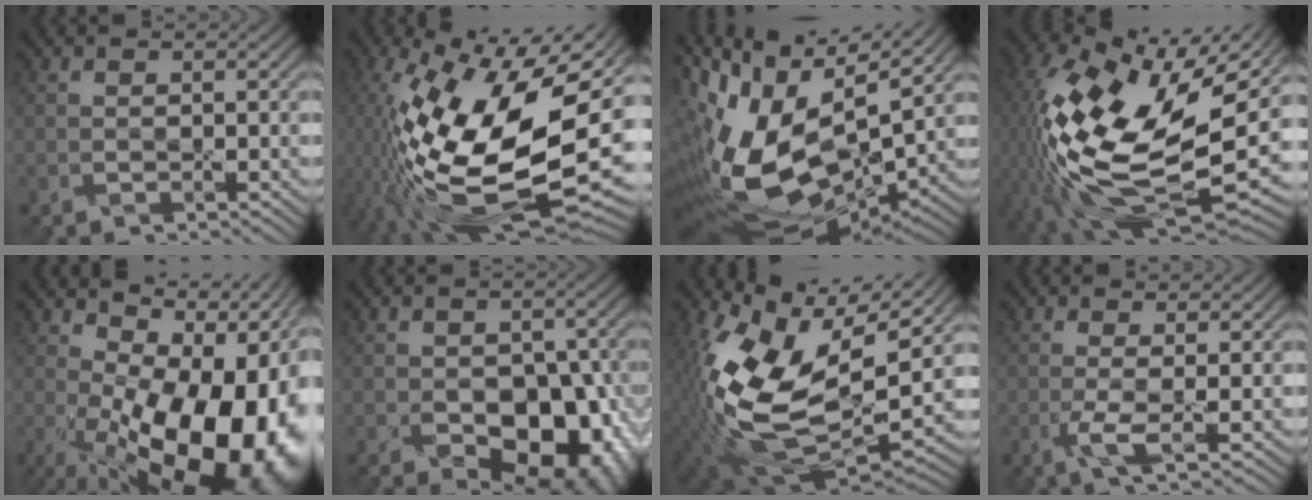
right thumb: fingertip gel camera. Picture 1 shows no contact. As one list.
[{"total": 20.3, "force": [-3.9, 8.4, 18.0], "torque": [-0.355, -0.027, -0.065]}, {"total": 19.3, "force": [0.4, 10.4, 16.3], "torque": [-0.340, -0.035, 0.021]}, {"total": 18.6, "force": [-1.7, 8.9, 16.2], "torque": [-0.360, -0.040, -0.012]}, {"total": 20.4, "force": [-2.4, 11.2, 16.9], "torque": [-0.214, -0.022, -0.011]}, {"total": 11.6, "force": [-3.9, 7.5, 7.9], "torque": [-0.111, -0.040, -0.035]}, {"total": 15.8, "force": [2.3, 8.9, 12.9], "torque": [-0.287, -0.029, 0.045]}, {"total": 2.6, "force": [-0.6, 0.3, 2.5], "torque": [-0.057, -0.001, -0.020]}]